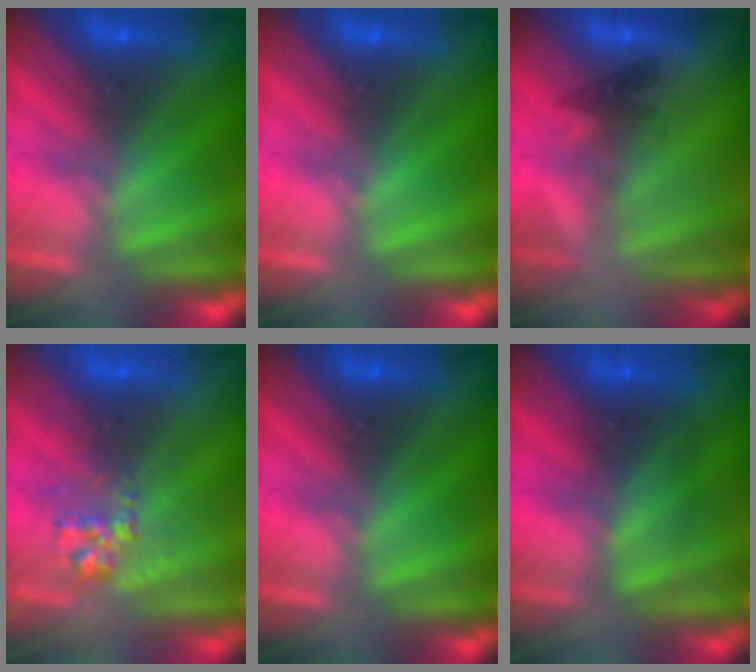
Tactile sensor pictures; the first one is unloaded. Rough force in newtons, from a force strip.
{"total": 0.0}
{"total": 2.2}
{"total": 2.7}
{"total": 0.0}
{"total": 2.4}